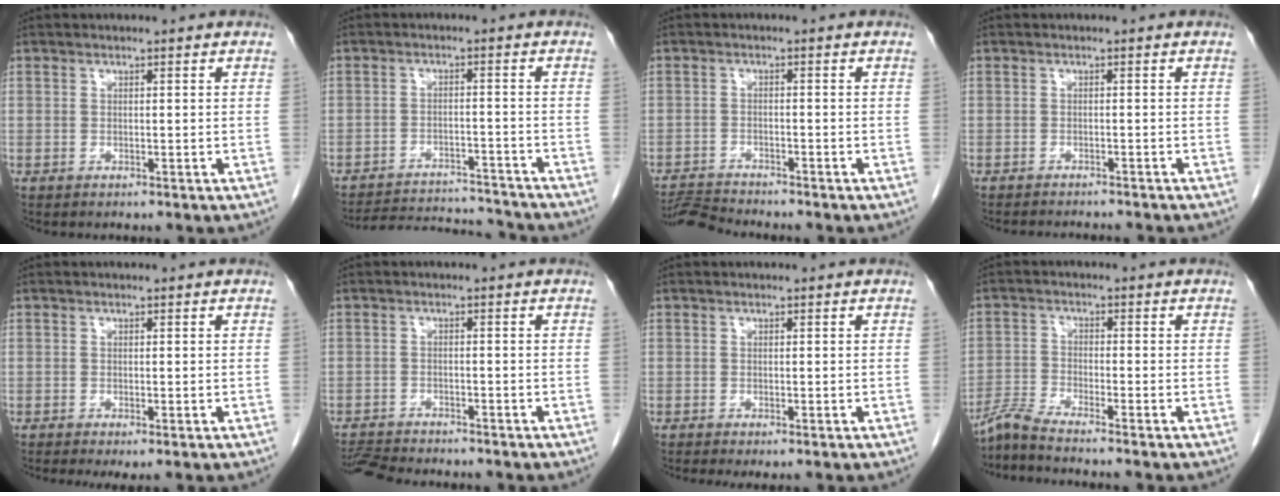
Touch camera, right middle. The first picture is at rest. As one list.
[{"total": 11.5, "force": [-11.4, 0.5, 1.3], "torque": [-0.021, 0.002, -0.166]}, {"total": 4.1, "force": [-4.0, -0.9, 0.0], "torque": [0.001, -0.016, -0.071]}, {"total": 6.6, "force": [-6.1, 0.6, 2.3], "torque": [-0.021, -0.009, -0.075]}, {"total": 1.7, "force": [-0.6, 0.4, 1.6], "torque": [-0.024, -0.007, -0.002]}, {"total": 5.5, "force": [-5.4, 0.3, 1.2], "torque": [-0.018, -0.015, -0.088]}, {"total": 1.1, "force": [-0.5, 0.2, 1.0], "torque": [-0.016, -0.004, -0.003]}, {"total": 4.3, "force": [-3.9, -1.5, 0.9], "torque": [-0.033, -0.020, -0.082]}]